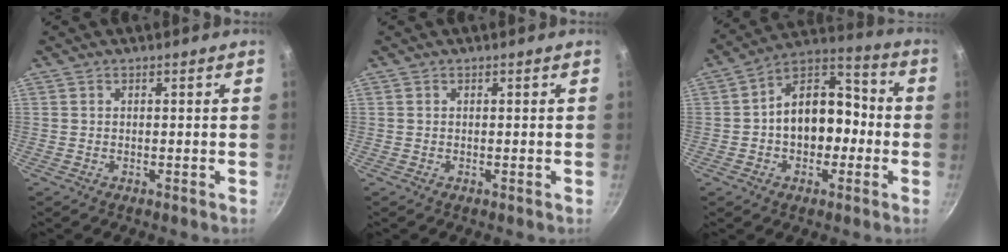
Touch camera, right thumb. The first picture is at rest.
{"total": 0.0}
{"total": 14.9, "force": [-1.1, 9.9, 11.1], "torque": [-0.133, 0.047, -0.030]}